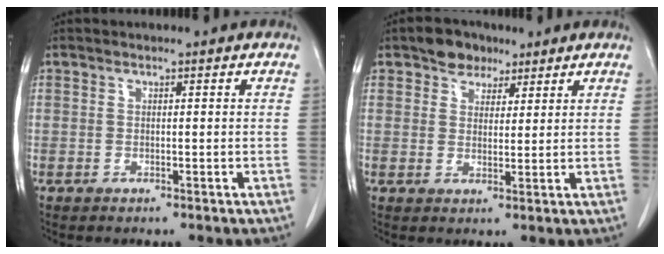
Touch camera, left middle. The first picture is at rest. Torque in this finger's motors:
{"motor_torque": [0.40, -0.38, 0.01, 0.01]}